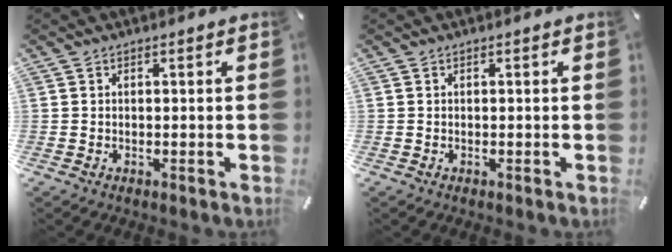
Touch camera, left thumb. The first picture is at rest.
{"total": 0.0}